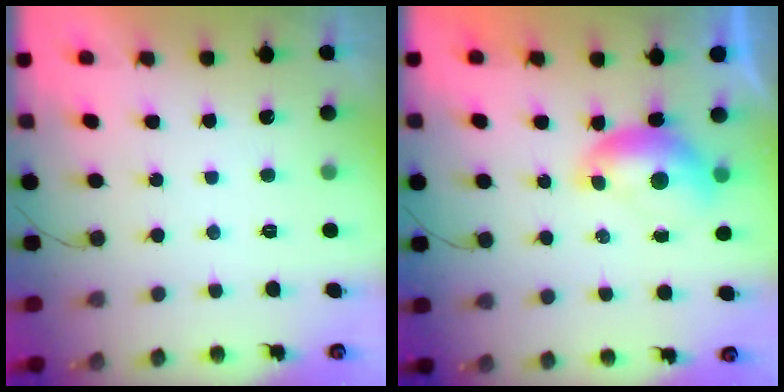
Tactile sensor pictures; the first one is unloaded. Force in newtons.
{"total": 7.2, "press": 7.2, "slide": 0.7}